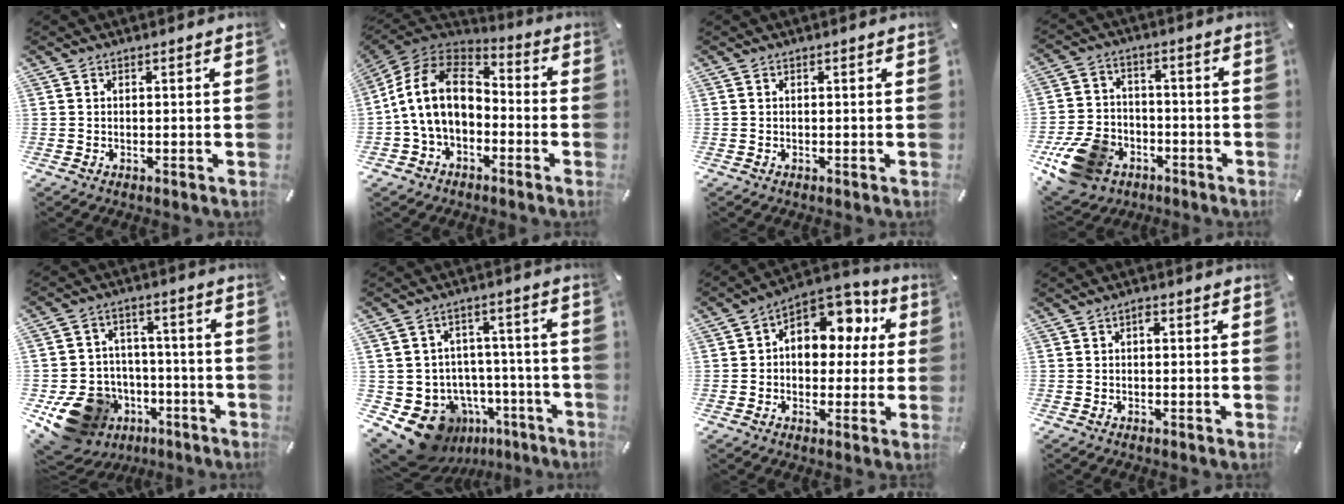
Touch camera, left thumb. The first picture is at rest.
{"total": 16.5, "force": [-0.9, 12.0, 11.2], "torque": [-0.247, 0.030, -0.023]}
{"total": 0.0}
{"total": 14.8, "force": [-7.3, 10.8, 7.1], "torque": [-0.131, 0.053, -0.120]}
{"total": 16.4, "force": [-7.2, 13.2, 6.5], "torque": [-0.125, 0.040, -0.103]}
{"total": 13.5, "force": [-7.7, 10.1, 4.7], "torque": [-0.083, 0.047, -0.113]}
{"total": 11.4, "force": [4.1, 8.6, 6.2], "torque": [-0.082, -0.032, 0.075]}
{"total": 1.3, "force": [-0.1, 0.7, 1.1], "torque": [-0.023, 0.007, -0.004]}